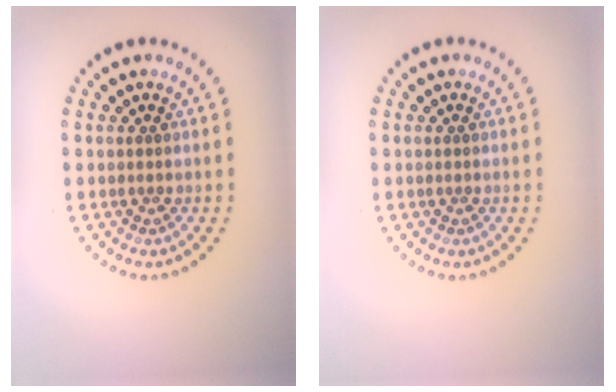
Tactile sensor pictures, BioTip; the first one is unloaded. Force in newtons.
{"total": 0.0}